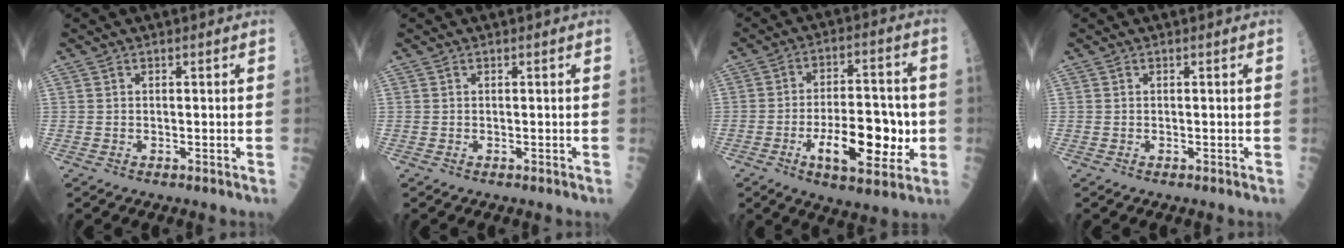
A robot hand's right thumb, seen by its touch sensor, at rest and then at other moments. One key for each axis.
{"total": 0.0}
{"total": 15.7, "fx": -3.6, "fy": 6.7, "fz": 13.8, "tx": -0.189, "ty": 0.016, "tz": -0.051}
{"total": 0.0}